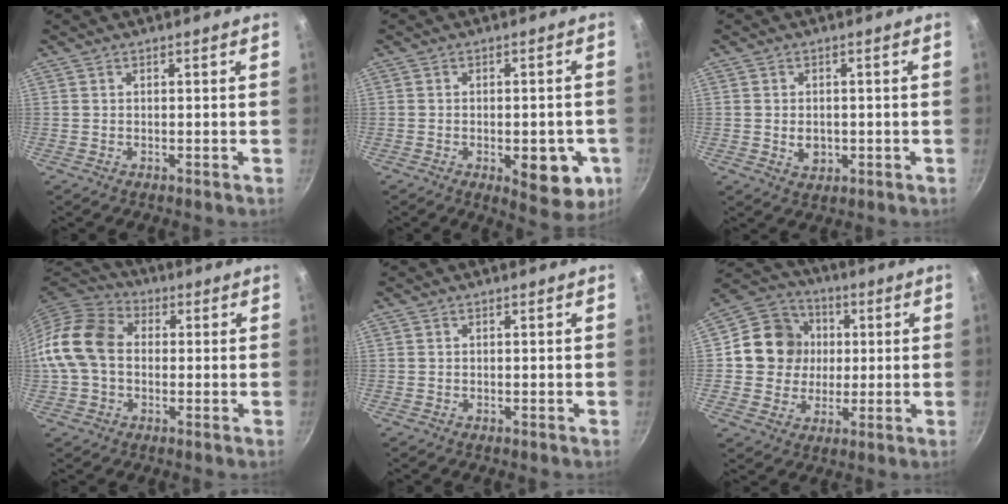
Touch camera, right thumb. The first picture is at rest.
{"total": 11.0, "force": [-3.3, 5.1, 9.2], "torque": [-0.076, 0.006, -0.036]}
{"total": 3.6, "force": [-0.5, 2.8, 2.2], "torque": [-0.026, 0.002, -0.003]}
{"total": 12.6, "force": [0.1, 9.5, 8.2], "torque": [-0.133, 0.028, -0.016]}
{"total": 0.0}
{"total": 12.8, "force": [1.4, 11.8, 4.7], "torque": [-0.049, 0.017, 0.013]}